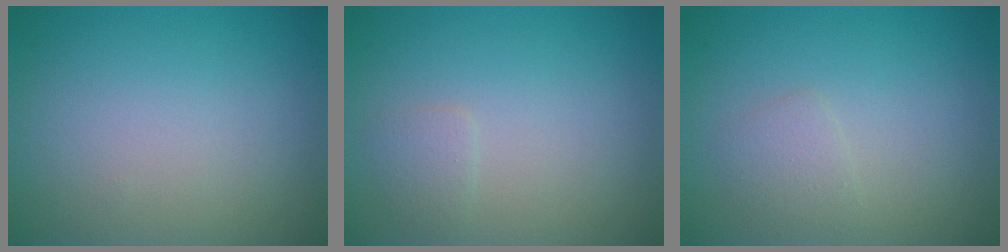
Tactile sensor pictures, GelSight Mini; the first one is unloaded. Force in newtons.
{"total": 1.0, "press": 1.0, "slide": 0.0}
{"total": 1.4, "press": 1.4, "slide": 0.1}